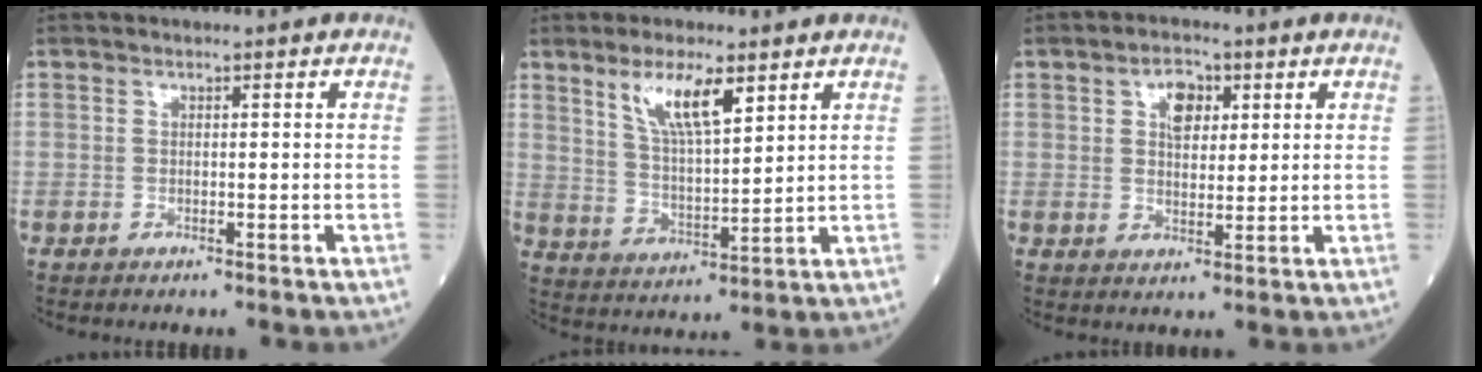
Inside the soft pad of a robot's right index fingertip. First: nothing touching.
{"total": 8.8, "force": [5.1, 1.9, 6.9], "torque": [-0.137, -0.001, 0.103]}
{"total": 4.7, "force": [2.0, 2.6, 3.3], "torque": [-0.057, 0.010, 0.036]}